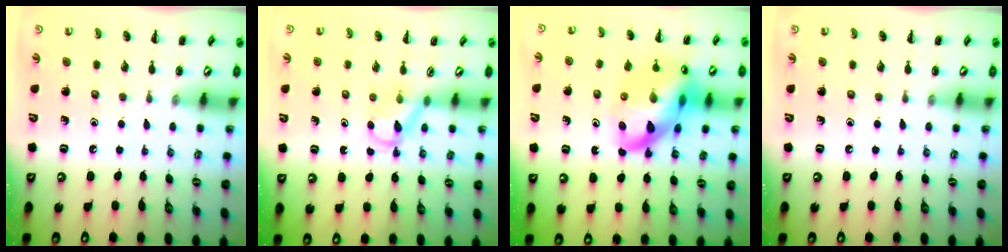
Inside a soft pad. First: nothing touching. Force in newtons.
{"total": 3.7, "press": 3.5, "slide": 1.2}
{"total": 20.5, "press": 20.2, "slide": 3.3}
{"total": 0.0}